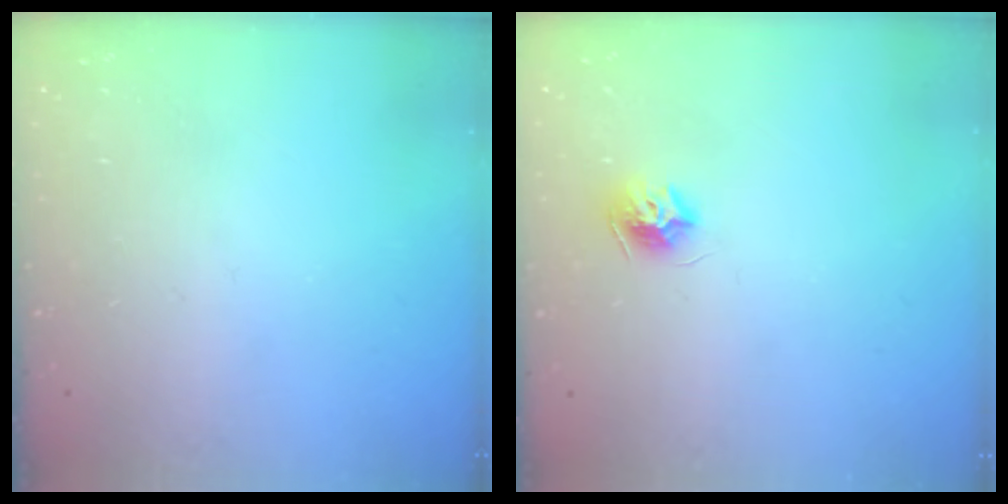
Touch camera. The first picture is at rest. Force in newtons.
{"total": 7.8, "press": 7.8, "slide": 0.2}